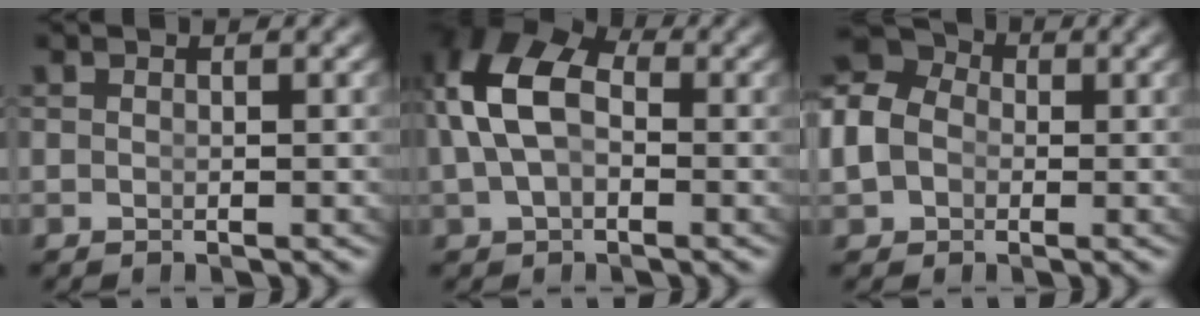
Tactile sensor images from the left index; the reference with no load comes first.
{"total": 7.7, "force": [1.3, 5.2, 5.5], "torque": [-0.118, 0.001, 0.019]}
{"total": 9.3, "force": [1.6, 7.8, 4.6], "torque": [-0.099, 0.005, 0.014]}